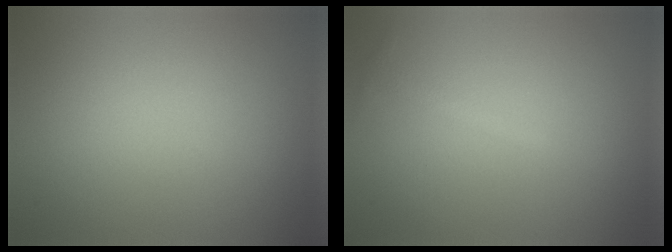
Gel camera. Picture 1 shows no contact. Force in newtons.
{"total": 0.9, "press": 0.9, "slide": 0.0}